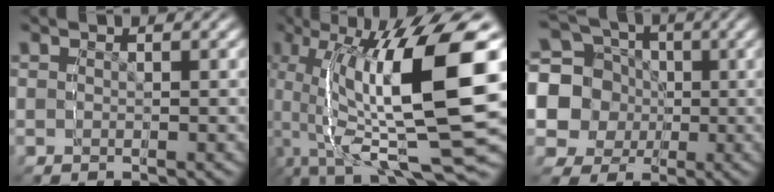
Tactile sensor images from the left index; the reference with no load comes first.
{"total": 12.0, "force": [2.0, 4.2, 11.1], "torque": [-0.186, 0.035, 0.030]}
{"total": 14.2, "force": [0.2, 12.5, 6.6], "torque": [-0.140, -0.043, 0.007]}